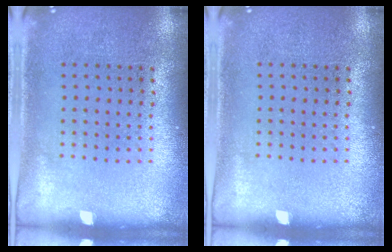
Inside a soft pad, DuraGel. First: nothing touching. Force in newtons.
{"total": 0.0}